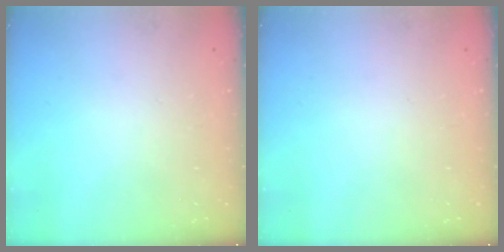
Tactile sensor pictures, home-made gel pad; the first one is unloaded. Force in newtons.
{"total": 0.0}